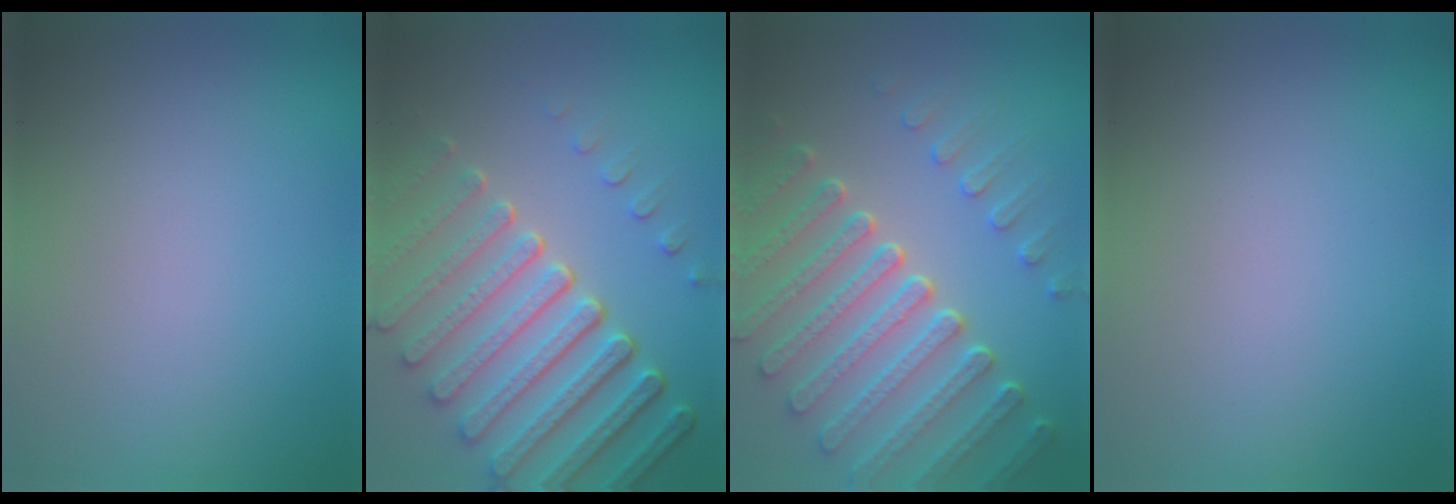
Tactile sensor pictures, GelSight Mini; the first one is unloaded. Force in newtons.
{"total": 8.0, "press": 5.8, "slide": 5.5}
{"total": 7.2, "press": 5.4, "slide": 4.8}
{"total": 0.0}